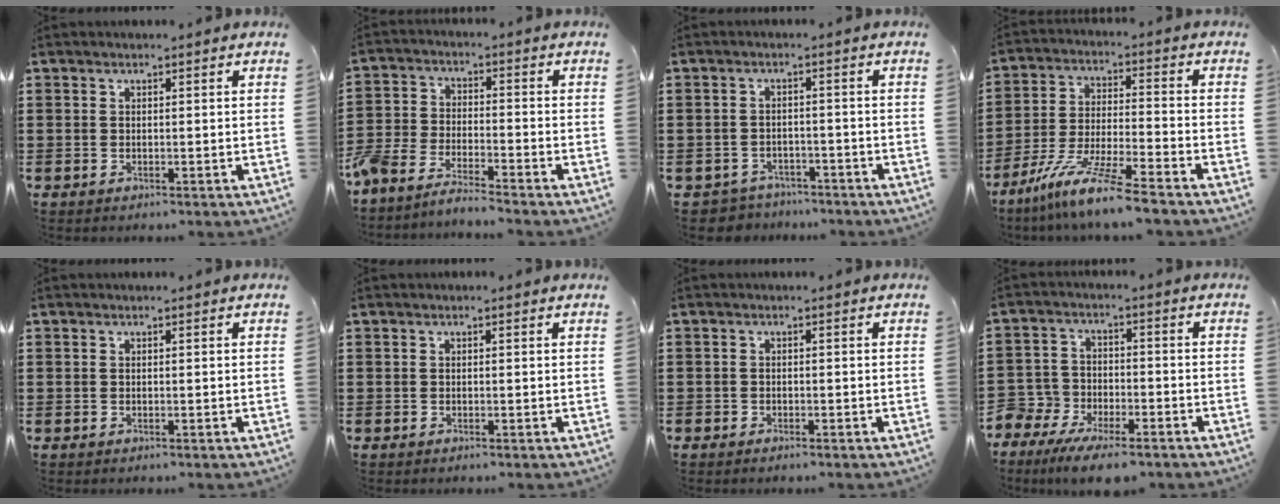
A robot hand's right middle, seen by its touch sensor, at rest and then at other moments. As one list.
[{"total": 4.9, "force": [-4.9, 0.1, 0.6], "torque": [-0.037, -0.008, -0.107]}, {"total": 3.0, "force": [-2.9, 0.7, -0.4], "torque": [-0.005, -0.003, -0.064]}, {"total": 10.8, "force": [-8.9, -0.6, 6.0], "torque": [-0.117, -0.002, -0.176]}, {"total": 0.0}, {"total": 0.0}, {"total": 0.7, "force": [-0.6, 0.3, 0.1], "torque": [-0.003, 0.001, -0.013]}, {"total": 7.0, "force": [-6.2, 2.5, 1.9], "torque": [-0.063, 0.009, -0.129]}]